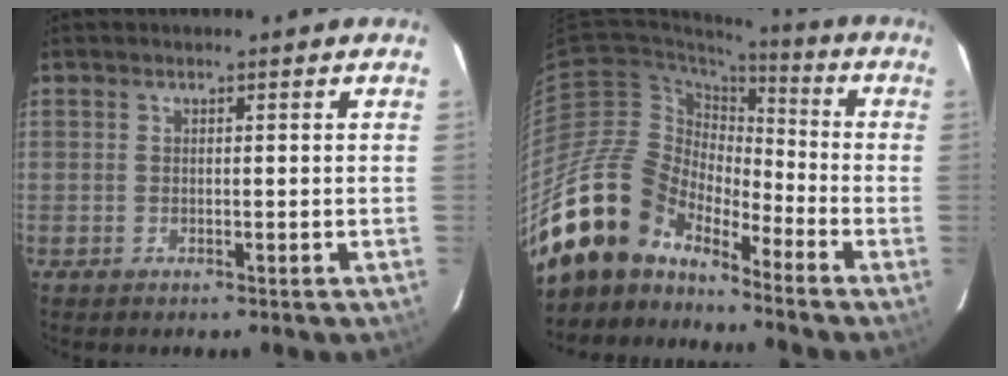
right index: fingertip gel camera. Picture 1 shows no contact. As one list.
[{"total": 18.5, "force": [-15.7, 7.7, 6.0], "torque": [-0.126, 0.000, -0.292]}]